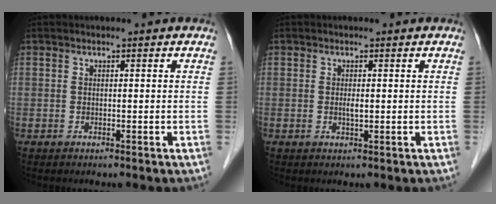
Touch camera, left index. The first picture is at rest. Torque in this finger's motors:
{"motor_torque": [0.22, 0.10, -0.04, 0.00]}